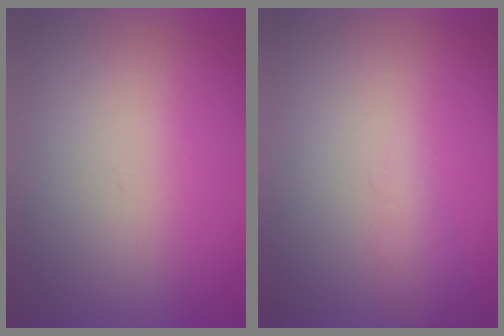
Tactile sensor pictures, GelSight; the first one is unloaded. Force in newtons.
{"total": 1.0}